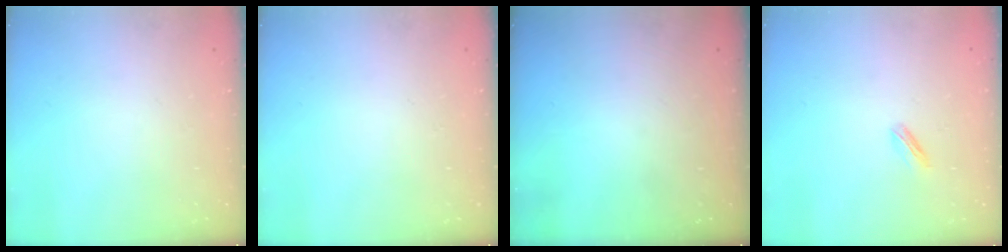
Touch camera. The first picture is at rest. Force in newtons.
{"total": 0.0}
{"total": 0.0}
{"total": 2.2, "press": 2.2, "slide": 0.5}